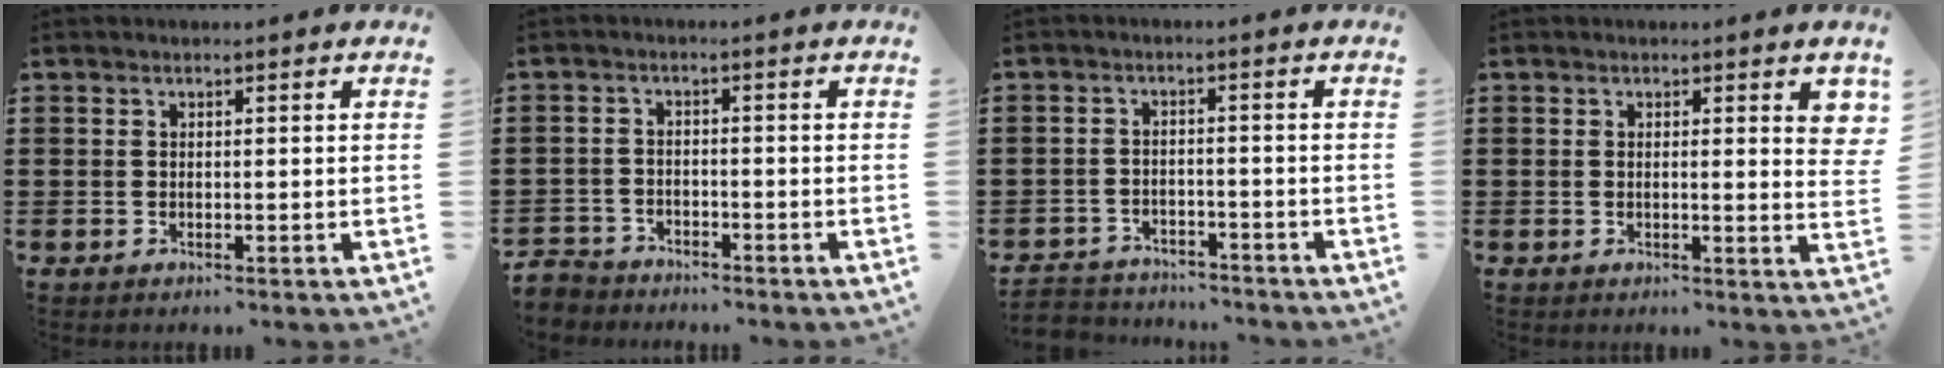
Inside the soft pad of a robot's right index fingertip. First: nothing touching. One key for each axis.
{"total": 3.0, "fx": -2.8, "fy": 0.8, "fz": -0.3, "tx": -0.010, "ty": -0.002, "tz": -0.066}
{"total": 3.2, "fx": -3.0, "fy": 0.7, "fz": -0.3, "tx": -0.004, "ty": 0.001, "tz": -0.067}
{"total": 2.4, "fx": 0.6, "fy": 0.3, "fz": 2.3, "tx": -0.029, "ty": -0.006, "tz": 0.007}